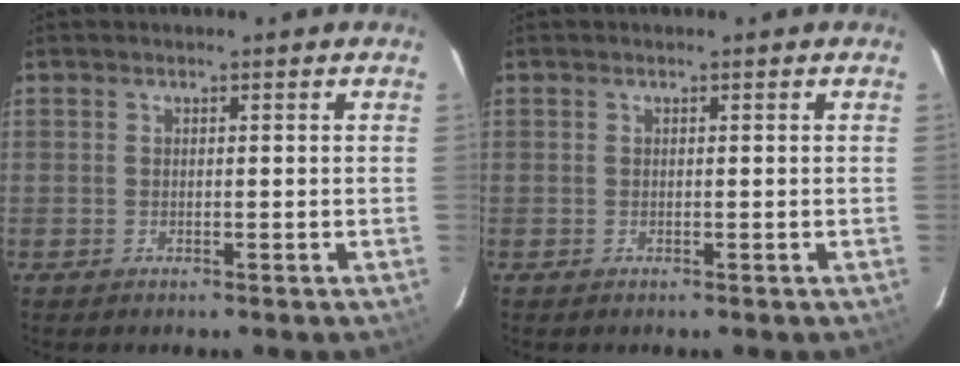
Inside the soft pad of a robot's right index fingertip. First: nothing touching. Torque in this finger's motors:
{"motor_torque": [-0.02, 0.03, 0.00, 0.00]}